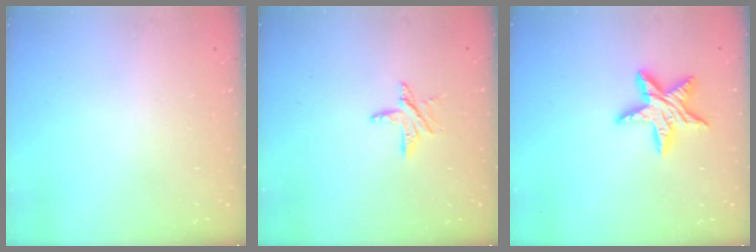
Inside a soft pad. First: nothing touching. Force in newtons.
{"total": 6.4, "press": 6.4, "slide": 0.5}
{"total": 11.6, "press": 11.6, "slide": 0.4}